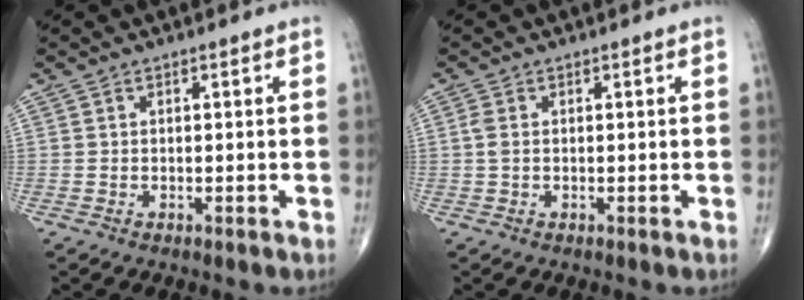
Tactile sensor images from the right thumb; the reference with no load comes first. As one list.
[{"total": 1.8, "force": [0.2, 1.0, 1.4], "torque": [-0.044, 0.004, 0.004]}]